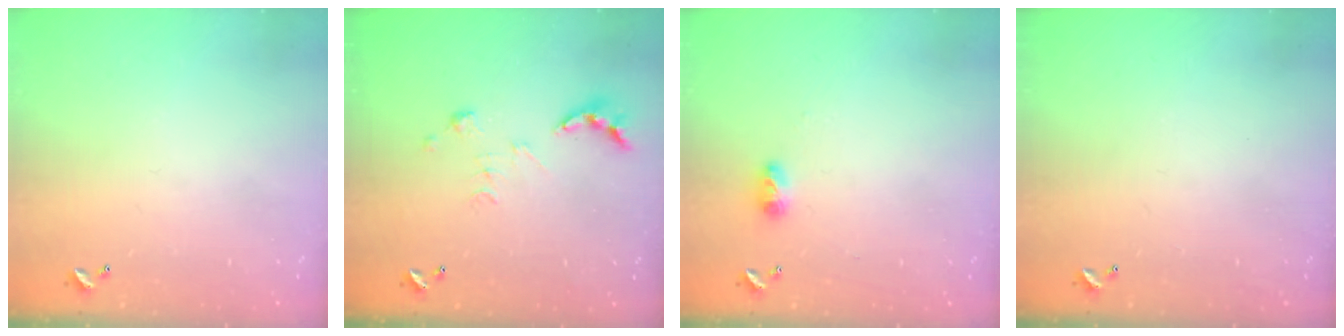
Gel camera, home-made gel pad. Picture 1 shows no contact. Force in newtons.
{"total": 4.7, "press": 4.7, "slide": 0.4}
{"total": 4.1, "press": 4.1, "slide": 0.5}
{"total": 0.0}